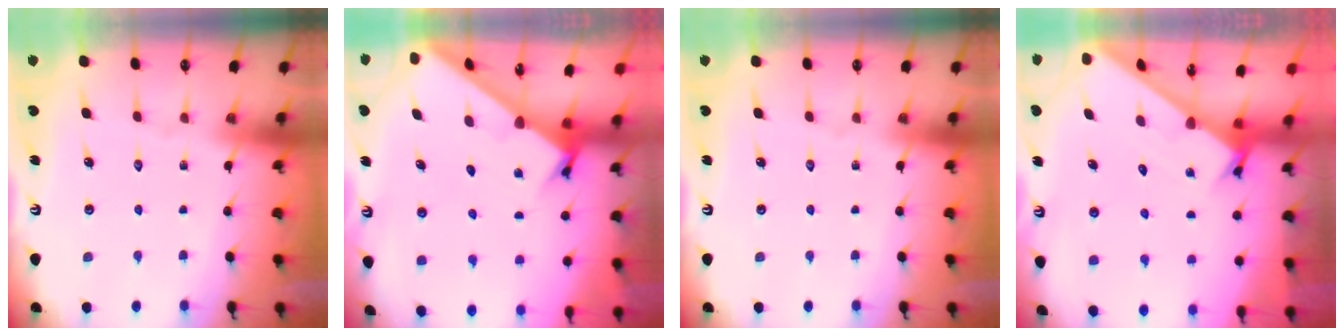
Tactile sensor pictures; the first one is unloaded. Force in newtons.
{"total": 1.8, "press": 1.8, "slide": 0.2}
{"total": 0.0}
{"total": 1.7, "press": 1.7, "slide": 0.1}